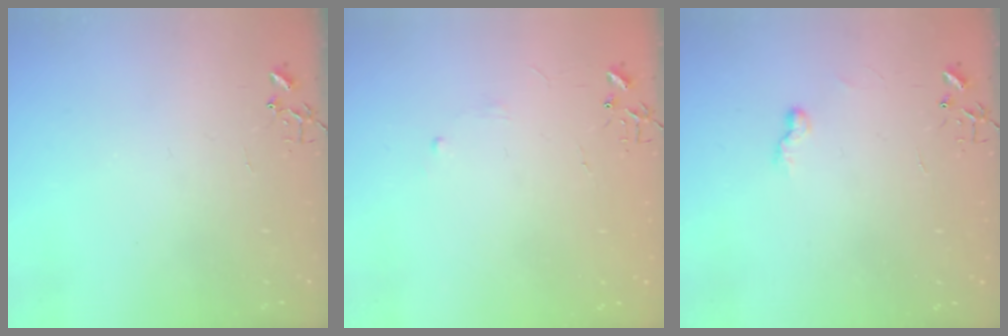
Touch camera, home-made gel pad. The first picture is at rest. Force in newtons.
{"total": 2.9, "press": 2.8, "slide": 0.5}
{"total": 4.6, "press": 4.6, "slide": 0.6}